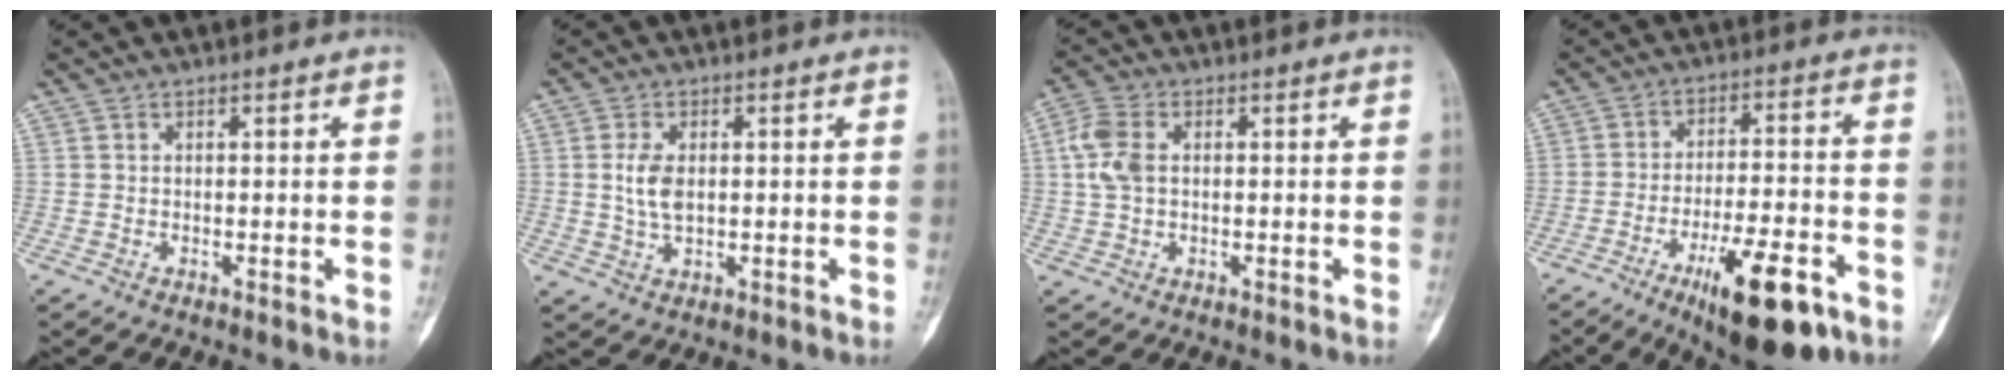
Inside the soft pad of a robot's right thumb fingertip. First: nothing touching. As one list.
[{"total": 4.7, "force": [0.4, 2.6, 3.9], "torque": [-0.080, -0.003, 0.008]}, {"total": 5.8, "force": [0.6, 3.7, 4.4], "torque": [-0.112, 0.011, 0.006]}, {"total": 16.4, "force": [-8.7, 5.1, 13.0], "torque": [-0.196, 0.042, -0.128]}]